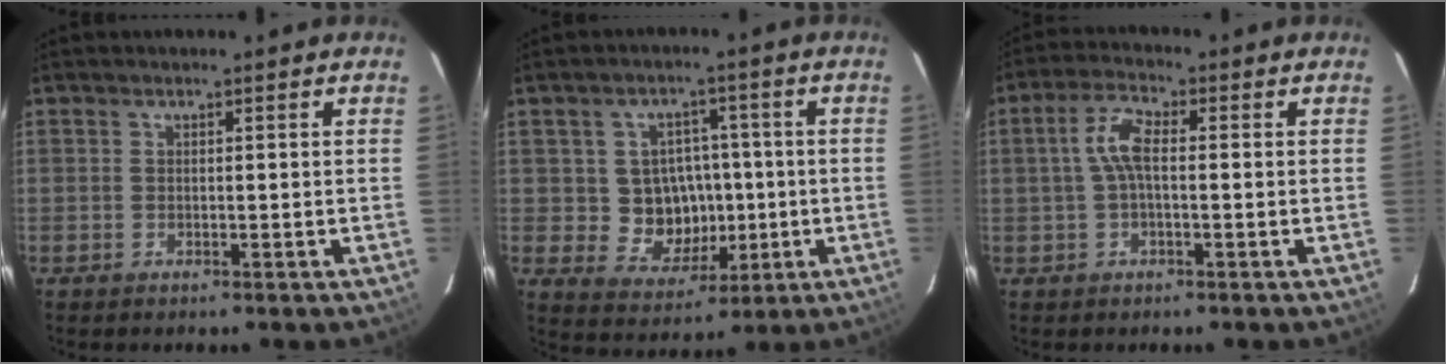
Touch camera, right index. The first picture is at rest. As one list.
[{"total": 9.1, "force": [-0.5, 8.5, 3.4], "torque": [-0.078, 0.012, 0.009]}, {"total": 5.4, "force": [0.1, 2.0, 5.0], "torque": [-0.106, 0.014, 0.002]}]